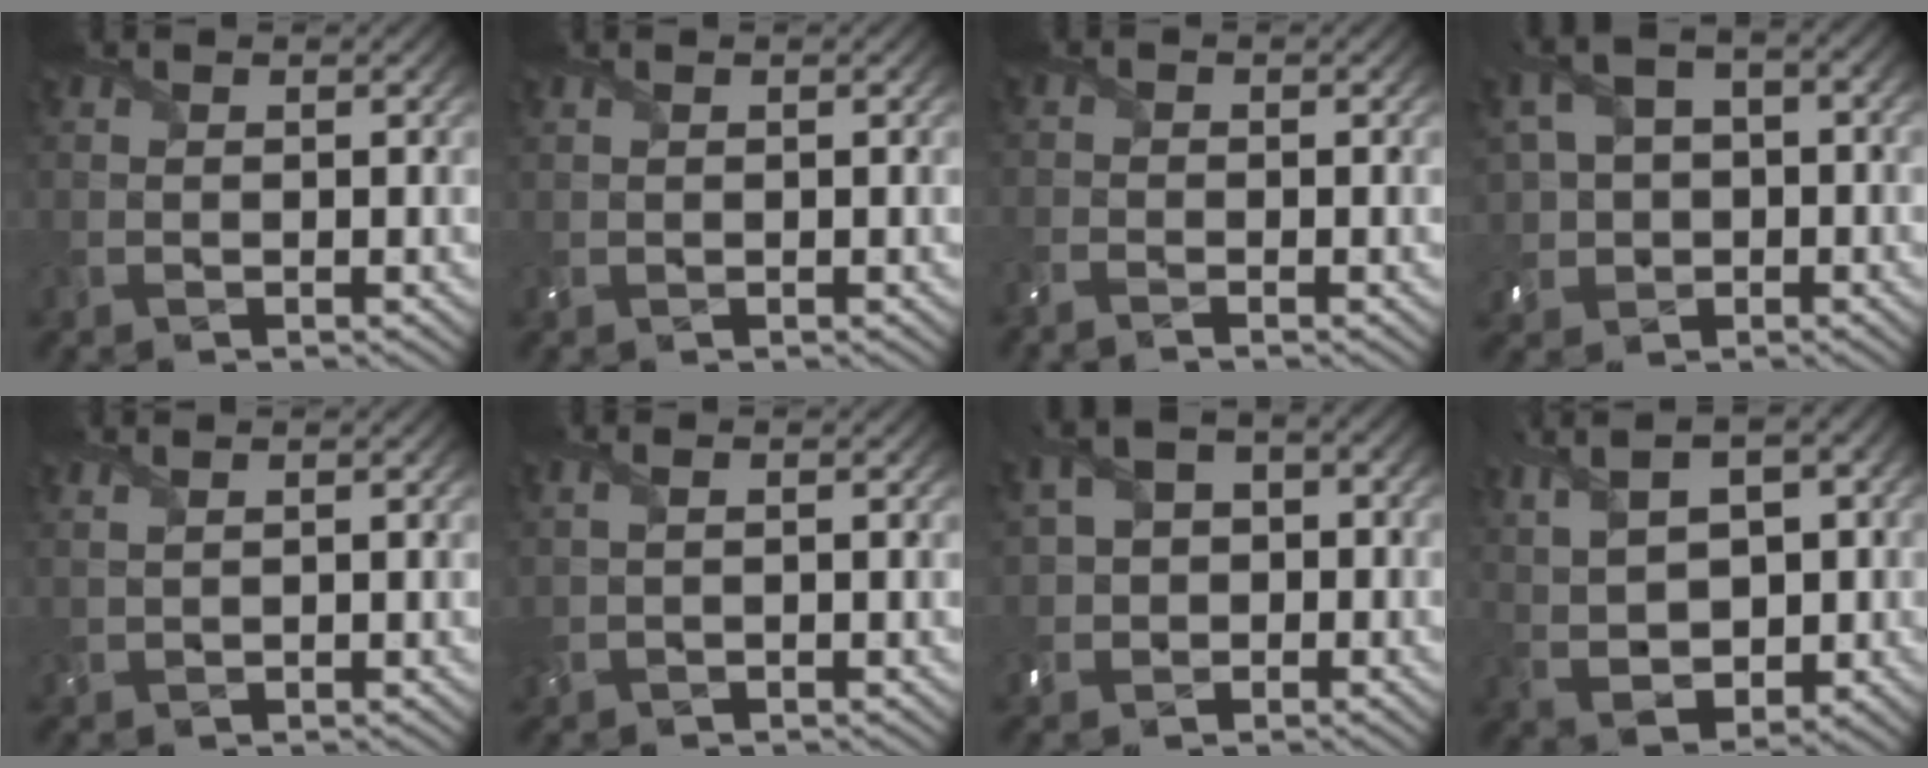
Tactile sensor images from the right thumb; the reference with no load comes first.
{"total": 0.6, "force": [0.3, 0.2, 0.4], "torque": [-0.011, 0.002, 0.009]}
{"total": 2.4, "force": [-2.0, 0.7, 1.2], "torque": [-0.033, -0.008, -0.047]}
{"total": 7.8, "force": [0.4, 6.0, 5.0], "torque": [-0.134, -0.002, 0.018]}
{"total": 1.3, "force": [1.0, 0.3, 0.8], "torque": [-0.016, 0.000, 0.025]}
{"total": 1.7, "force": [0.4, 0.7, 1.5], "torque": [-0.042, 0.004, 0.013]}
{"total": 6.0, "force": [0.1, 4.8, 3.5], "torque": [-0.088, 0.004, -0.002]}
{"total": 10.3, "force": [2.5, 5.9, 8.1], "torque": [-0.179, 0.005, 0.057]}